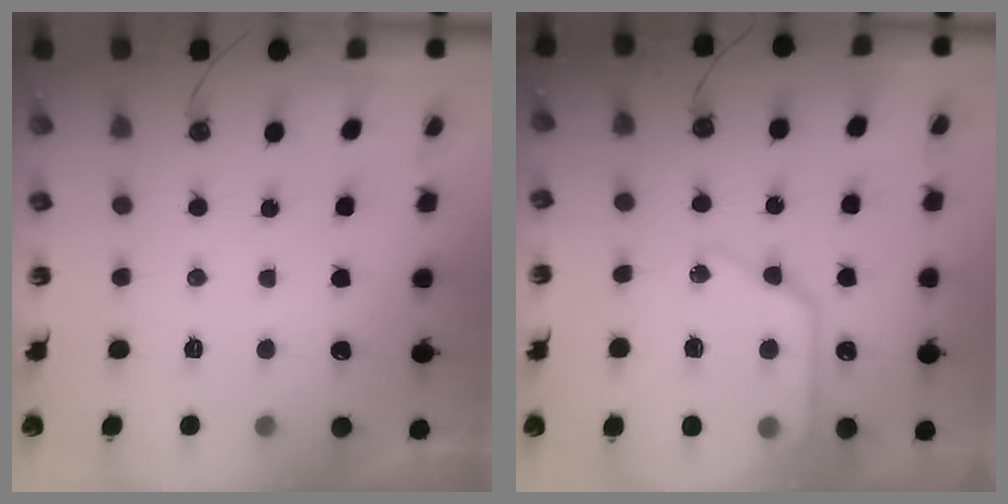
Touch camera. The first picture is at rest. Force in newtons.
{"total": 17.1, "press": 17.0, "slide": 1.6}